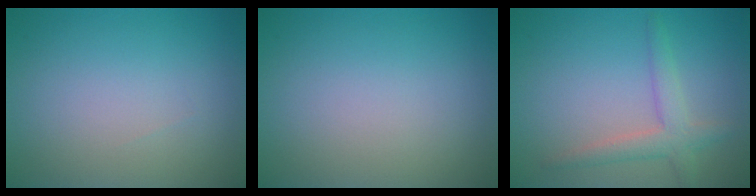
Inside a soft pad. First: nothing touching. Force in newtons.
{"total": 0.0}
{"total": 2.8, "press": 2.8, "slide": 0.2}